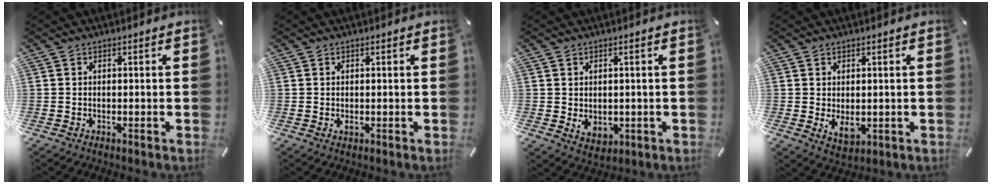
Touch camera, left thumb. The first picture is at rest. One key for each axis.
{"total": 0.9, "fx": 0.1, "fy": 0.1, "fz": 0.9, "tx": -0.016, "ty": -0.003, "tz": 0.002}
{"total": 3.2, "fx": 0.6, "fy": 2.7, "fz": 1.7, "tx": -0.023, "ty": -0.005, "tz": 0.010}
{"total": 4.4, "fx": -0.2, "fy": 2.6, "fz": 3.6, "tx": -0.076, "ty": -0.007, "tz": -0.007}